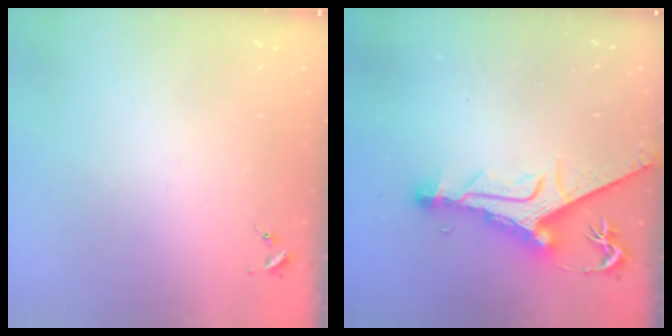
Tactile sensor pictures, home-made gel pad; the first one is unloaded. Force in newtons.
{"total": 12.8, "press": 12.7, "slide": 1.7}